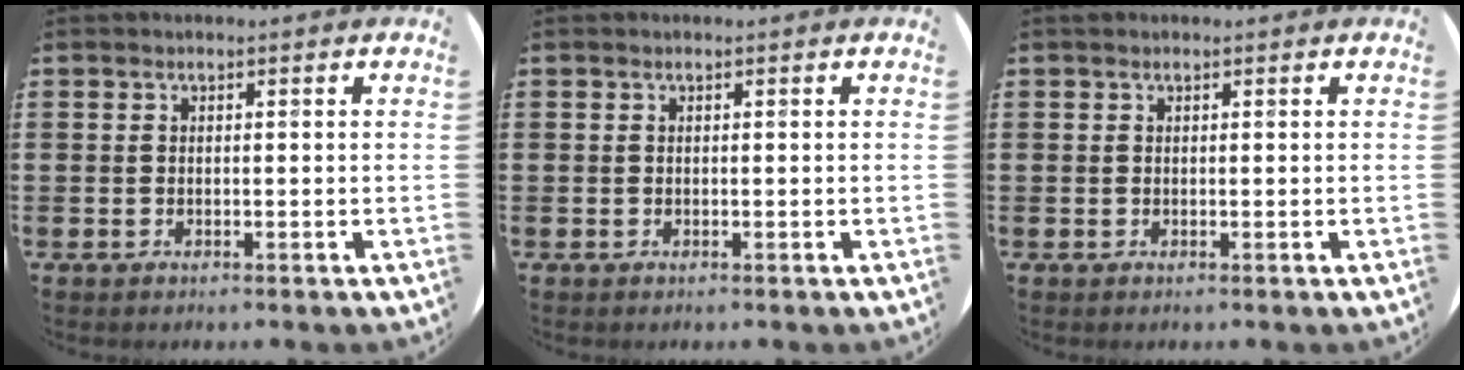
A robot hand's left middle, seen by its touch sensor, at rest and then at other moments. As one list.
[{"total": 0.0}, {"total": 0.0}]